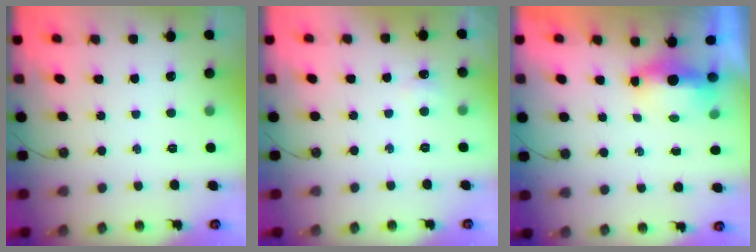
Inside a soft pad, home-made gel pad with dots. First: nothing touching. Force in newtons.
{"total": 3.9, "press": 3.9, "slide": 0.6}
{"total": 8.3, "press": 5.4, "slide": 6.3}